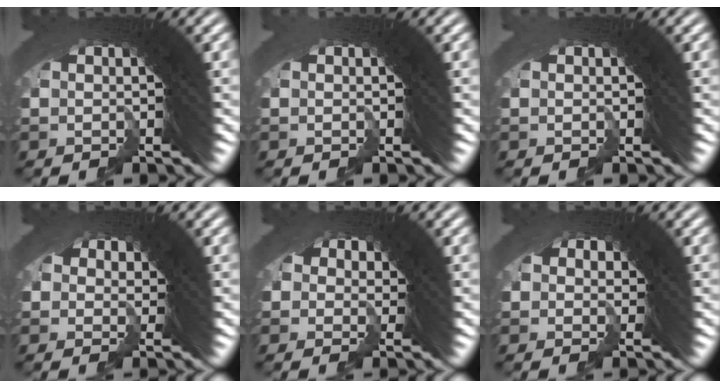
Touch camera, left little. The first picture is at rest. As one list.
[{"total": 1.7, "force": [-0.4, -1.0, -1.3], "torque": [0.020, -0.006, -0.003]}, {"total": 1.5, "force": [-0.4, -0.9, -1.2], "torque": [0.020, -0.005, -0.003]}, {"total": 3.5, "force": [-1.5, 3.2, -0.1], "torque": [-0.013, -0.028, -0.013]}, {"total": 3.5, "force": [-1.2, 3.3, -0.1], "torque": [-0.009, -0.022, -0.010]}, {"total": 3.1, "force": [-1.4, 2.7, -0.6], "torque": [0.003, -0.018, -0.017]}]